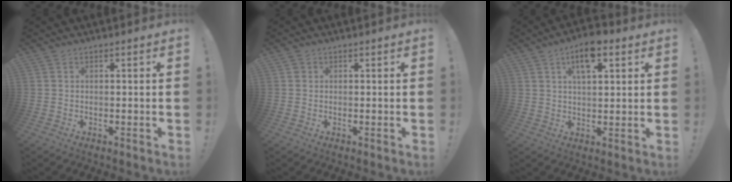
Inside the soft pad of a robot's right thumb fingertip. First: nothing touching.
{"total": 0.8, "force": [0.4, 0.7, 0.2], "torque": [-0.004, 0.002, 0.008]}
{"total": 9.0, "force": [4.5, 4.3, 6.5], "torque": [-0.088, -0.011, 0.074]}